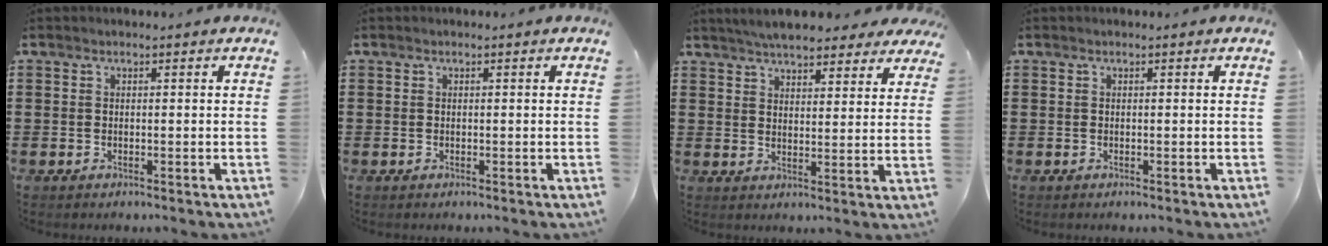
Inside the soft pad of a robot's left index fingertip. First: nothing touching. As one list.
[{"total": 0.0}, {"total": 5.7, "force": [5.4, 0.9, 1.6], "torque": [-0.049, -0.011, 0.100]}, {"total": 0.0}]